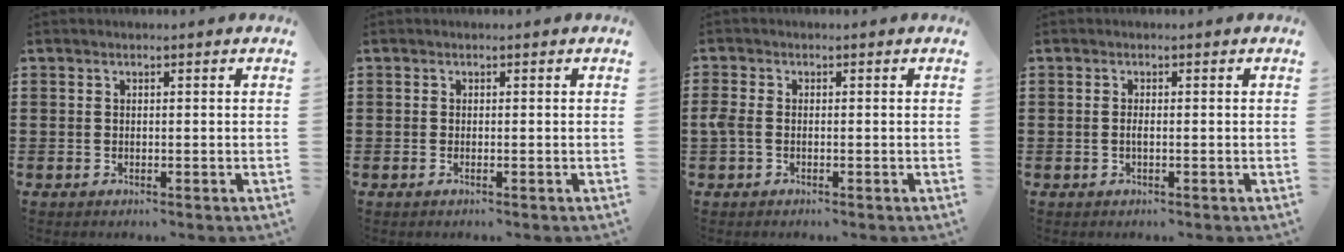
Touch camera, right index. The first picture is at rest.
{"total": 0.0}
{"total": 2.0, "force": [-0.6, 1.1, 1.5], "torque": [-0.046, -0.004, -0.015]}
{"total": 1.0, "force": [-0.3, 0.1, 0.9], "torque": [-0.017, -0.003, -0.006]}